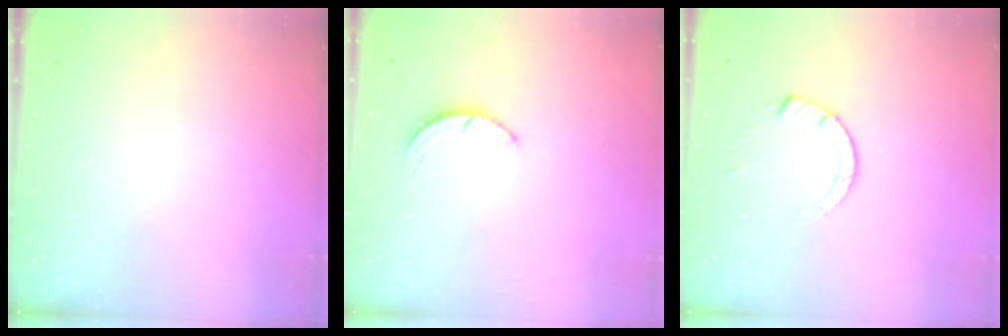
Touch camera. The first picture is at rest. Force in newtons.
{"total": 2.2, "press": 2.2, "slide": 0.4}
{"total": 3.5, "press": 3.5, "slide": 0.4}